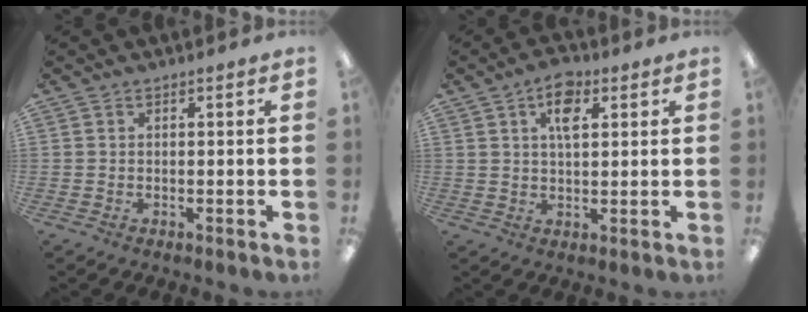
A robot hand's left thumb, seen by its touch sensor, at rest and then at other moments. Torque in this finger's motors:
{"motor_torque": [-0.18, -0.04, 0.08, -0.08, 0.06]}